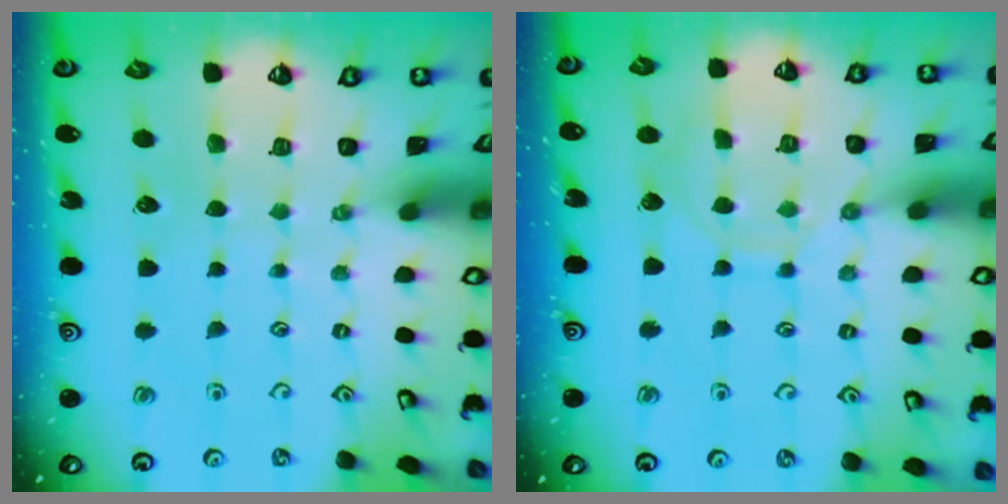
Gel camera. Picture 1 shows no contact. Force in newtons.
{"total": 9.0, "press": 9.0, "slide": 0.6}